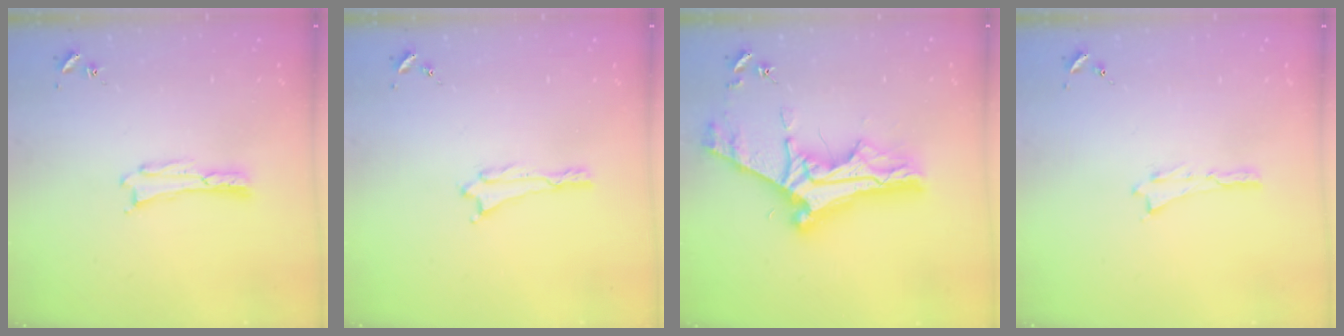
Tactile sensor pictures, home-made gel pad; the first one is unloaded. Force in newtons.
{"total": 0.0}
{"total": 11.7, "press": 11.6, "slide": 1.1}
{"total": 0.0}